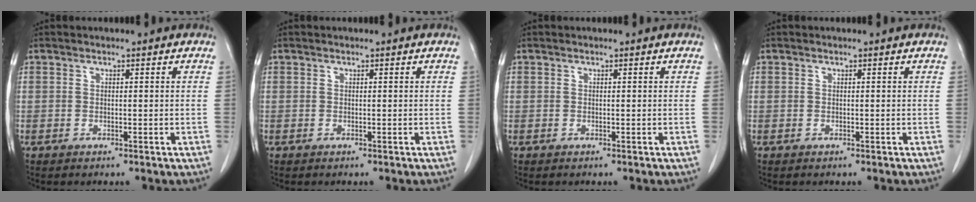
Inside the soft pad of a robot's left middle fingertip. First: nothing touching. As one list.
[{"total": 0.0}, {"total": 0.0}, {"total": 0.0}]